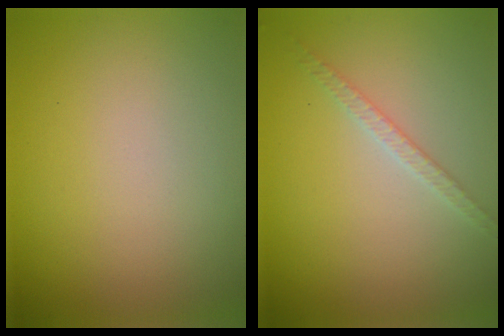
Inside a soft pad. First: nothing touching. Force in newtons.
{"total": 1.7, "press": 1.7, "slide": 0.2}